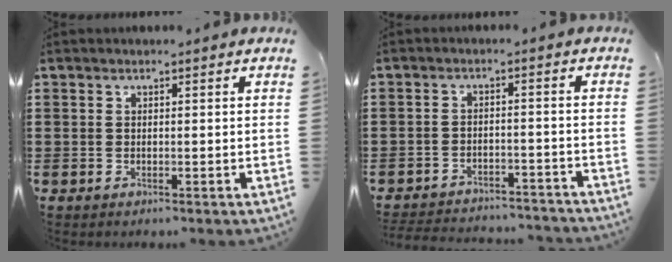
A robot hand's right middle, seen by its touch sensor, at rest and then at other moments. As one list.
[{"total": 3.5, "force": [-3.5, 0.3, 0.1], "torque": [-0.006, 0.002, -0.074]}]